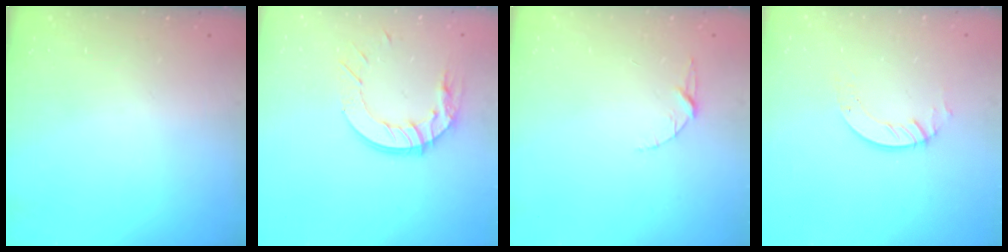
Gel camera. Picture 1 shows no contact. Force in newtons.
{"total": 11.6, "press": 11.6, "slide": 1.2}
{"total": 3.4, "press": 3.3, "slide": 0.4}
{"total": 3.4, "press": 3.4, "slide": 0.1}